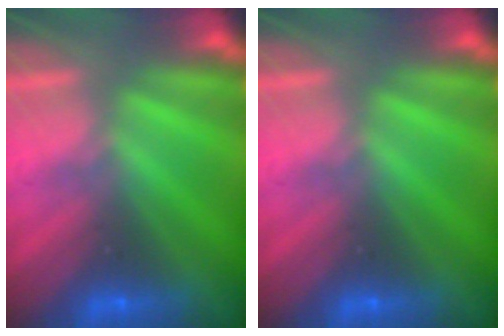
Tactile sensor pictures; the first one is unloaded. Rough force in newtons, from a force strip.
{"total": 0.0}